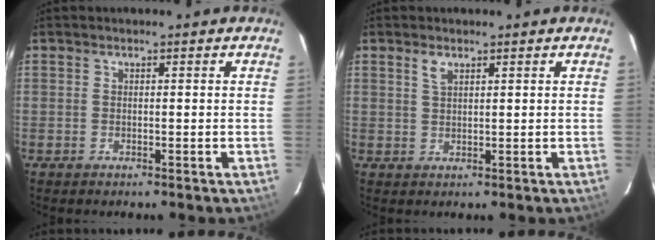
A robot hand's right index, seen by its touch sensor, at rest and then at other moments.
{"total": 1.9, "force": [1.2, 0.8, 1.2], "torque": [-0.023, 0.003, 0.023]}